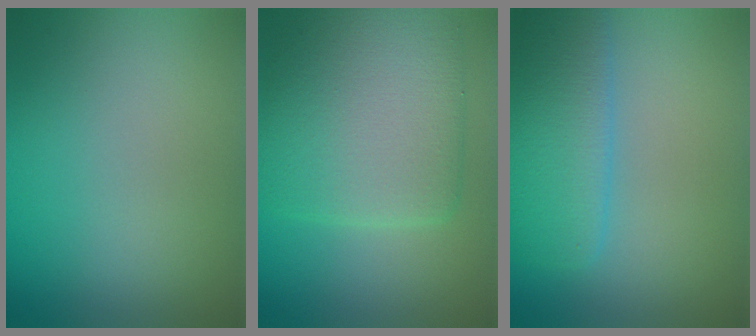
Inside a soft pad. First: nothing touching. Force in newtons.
{"total": 7.8, "press": 7.8, "slide": 0.2}
{"total": 4.9, "press": 4.9, "slide": 0.1}